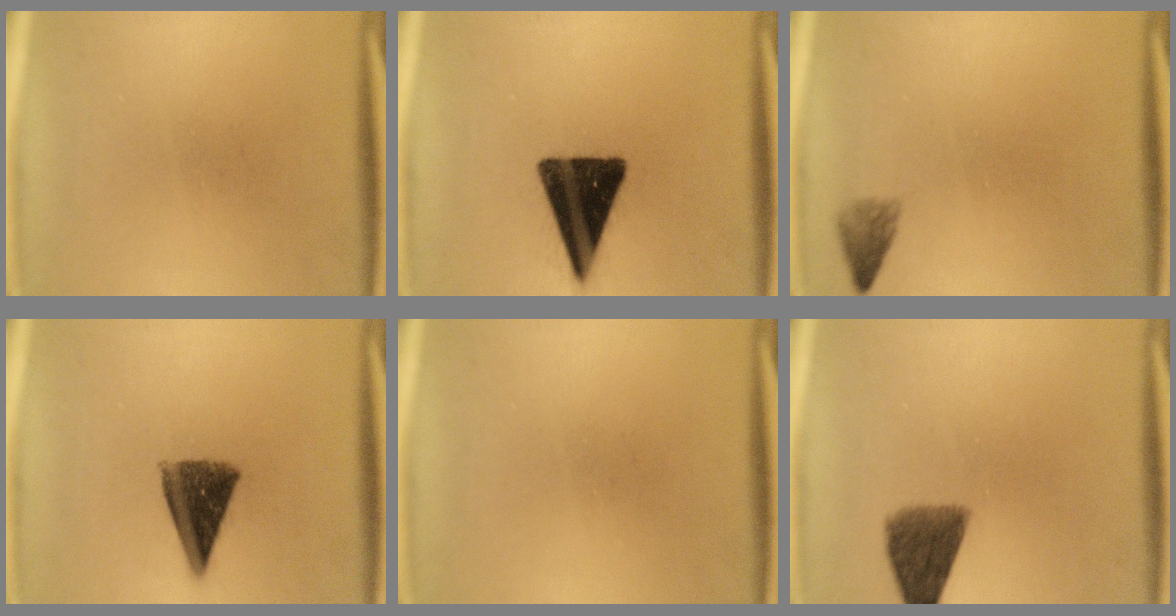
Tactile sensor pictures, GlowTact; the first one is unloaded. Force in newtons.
{"total": 16.8}
{"total": 1.8}
{"total": 9.5}
{"total": 0.0}
{"total": 7.0}